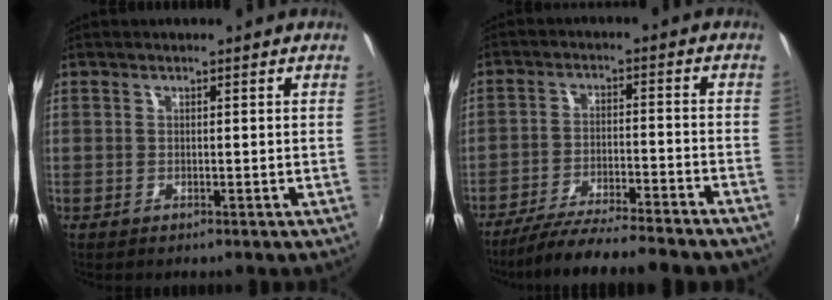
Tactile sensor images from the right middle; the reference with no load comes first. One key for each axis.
{"total": 15.7, "fx": -13.9, "fy": 0.5, "fz": 7.2, "tx": -0.141, "ty": -0.028, "tz": -0.214}